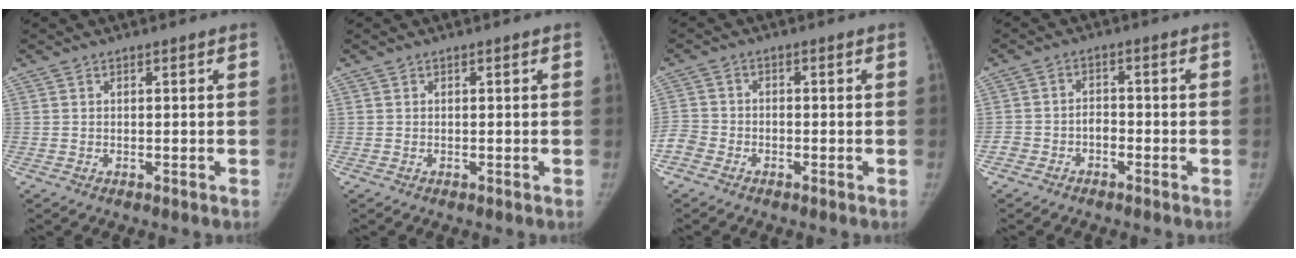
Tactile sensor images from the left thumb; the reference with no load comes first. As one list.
[{"total": 0.0}, {"total": 3.6, "force": [-2.3, 2.5, 1.1], "torque": [-0.018, 0.013, -0.052]}, {"total": 2.9, "force": [-1.7, 2.1, 1.1], "torque": [-0.010, 0.023, -0.031]}]